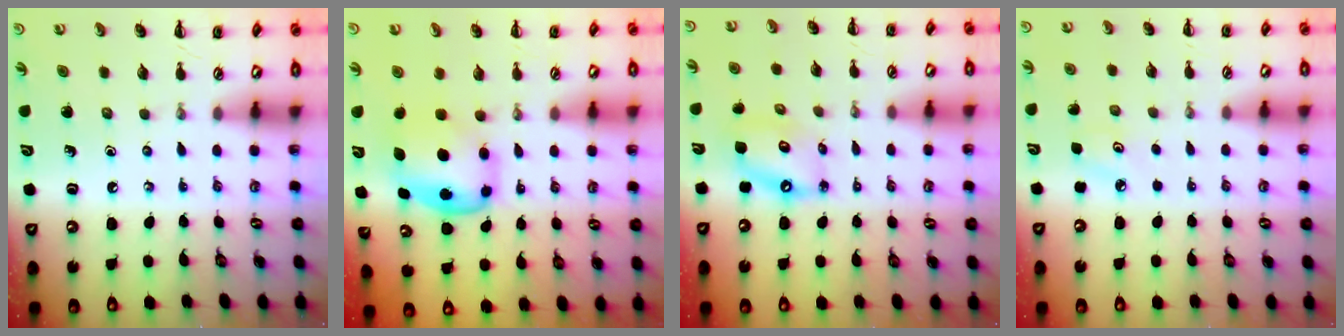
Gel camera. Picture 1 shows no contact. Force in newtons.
{"total": 6.4, "press": 6.4, "slide": 0.6}
{"total": 9.0, "press": 8.8, "slide": 1.9}
{"total": 4.3, "press": 4.1, "slide": 1.3}